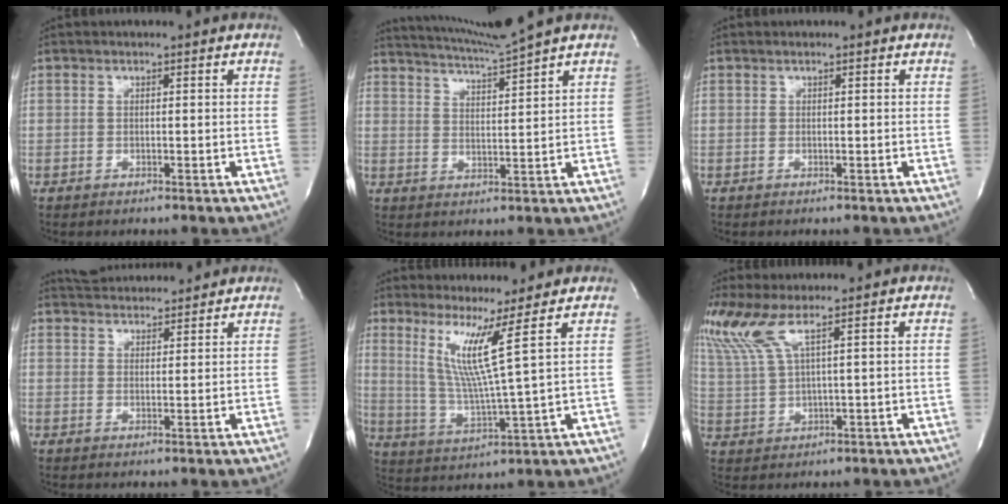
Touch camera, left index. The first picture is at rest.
{"total": 6.5, "force": [5.6, -2.2, 2.5], "torque": [-0.049, -0.009, 0.100]}
{"total": 0.0}
{"total": 7.2, "force": [7.0, 0.9, 1.4], "torque": [-0.030, 0.024, 0.107]}
{"total": 7.9, "force": [3.8, -2.7, 6.3], "torque": [-0.125, -0.031, 0.081]}
{"total": 6.7, "force": [4.1, -0.1, 5.3], "torque": [-0.140, 0.006, 0.095]}